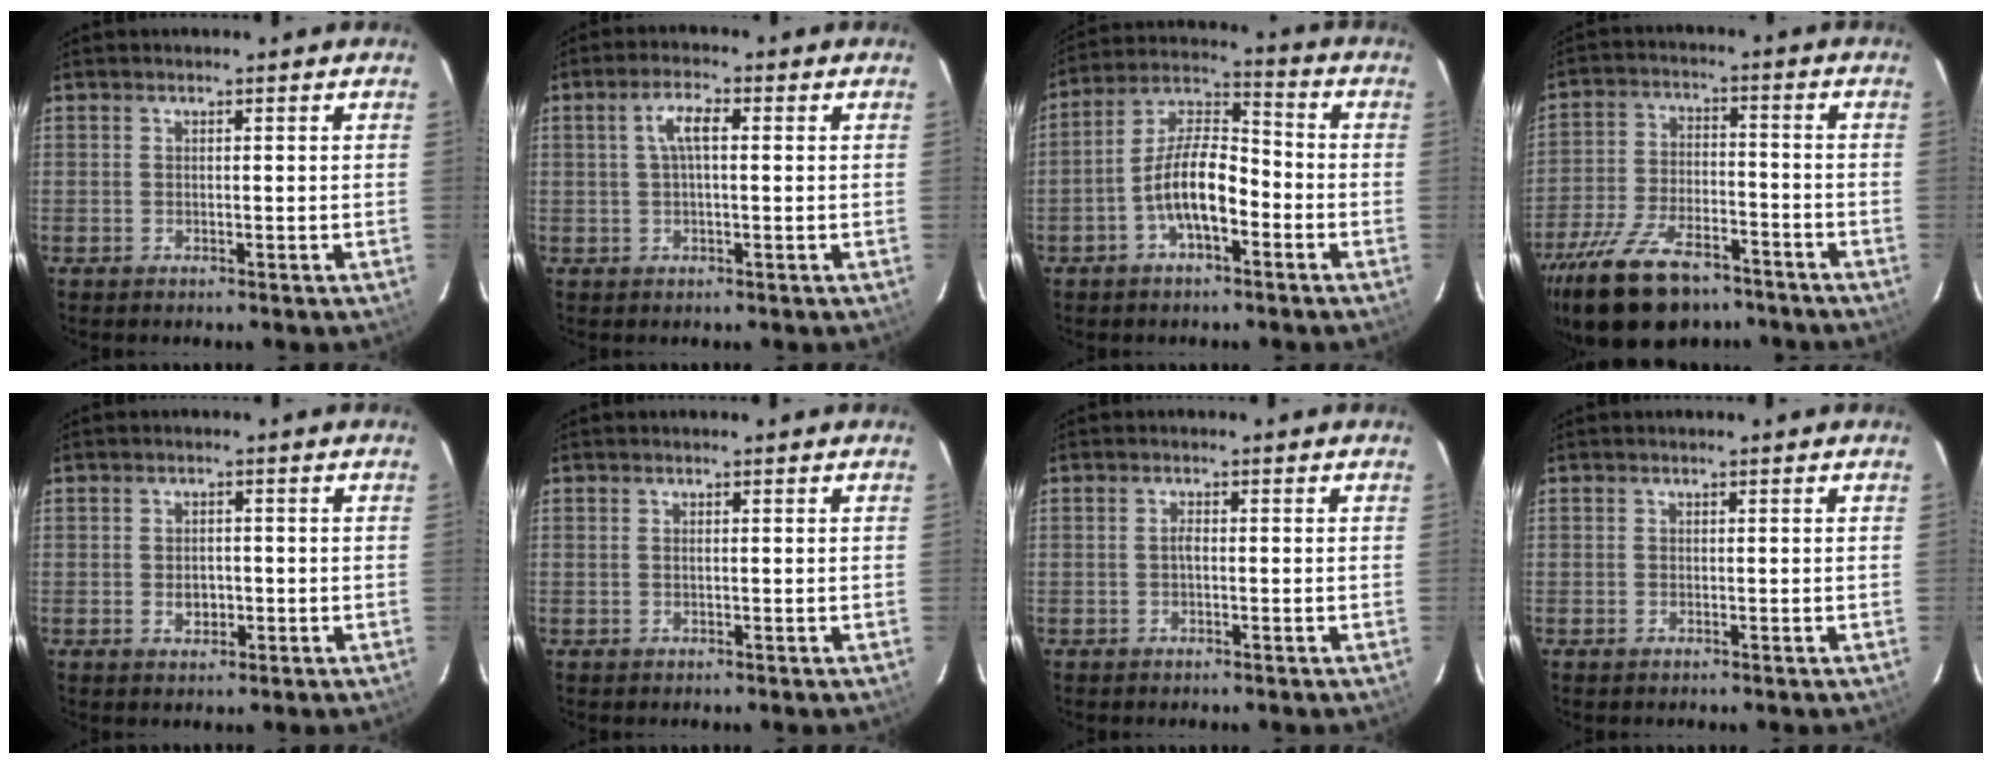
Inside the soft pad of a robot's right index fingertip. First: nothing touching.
{"total": 4.4, "force": [0.8, 1.4, 4.1], "torque": [-0.081, 0.012, 0.016]}
{"total": 10.3, "force": [-4.0, 4.0, 8.6], "torque": [-0.176, 0.024, -0.073]}
{"total": 17.4, "force": [-12.6, 7.8, 9.2], "torque": [-0.200, -0.022, -0.211]}
{"total": 2.6, "force": [-0.6, 2.1, 1.5], "torque": [-0.026, 0.004, -0.006]}
{"total": 0.0}
{"total": 1.0, "force": [-0.2, 0.4, 0.9], "torque": [-0.017, 0.006, -0.005]}
{"total": 0.0}